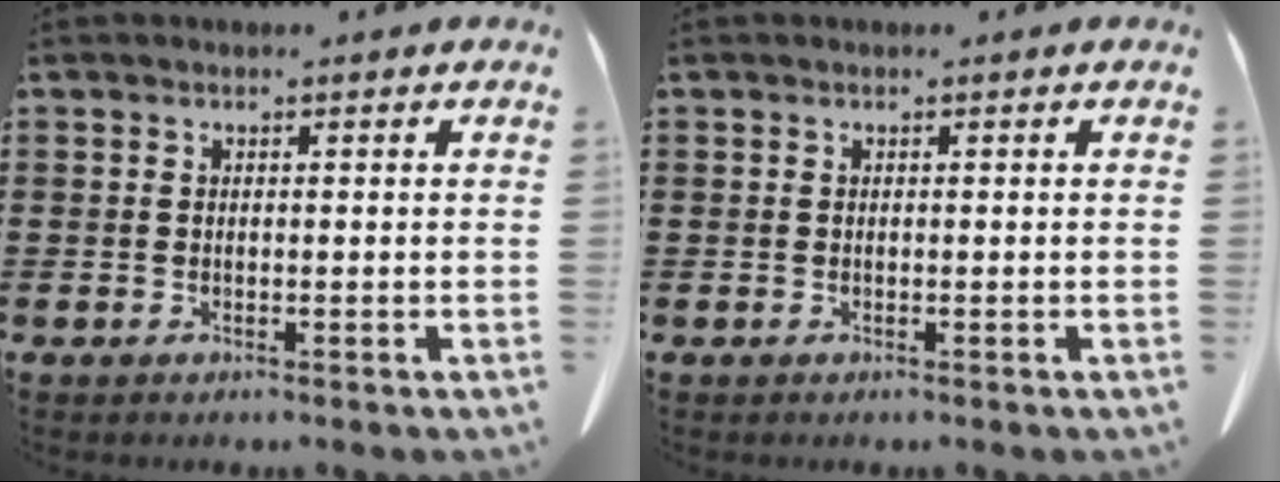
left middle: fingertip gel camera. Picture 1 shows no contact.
{"total": 0.0}